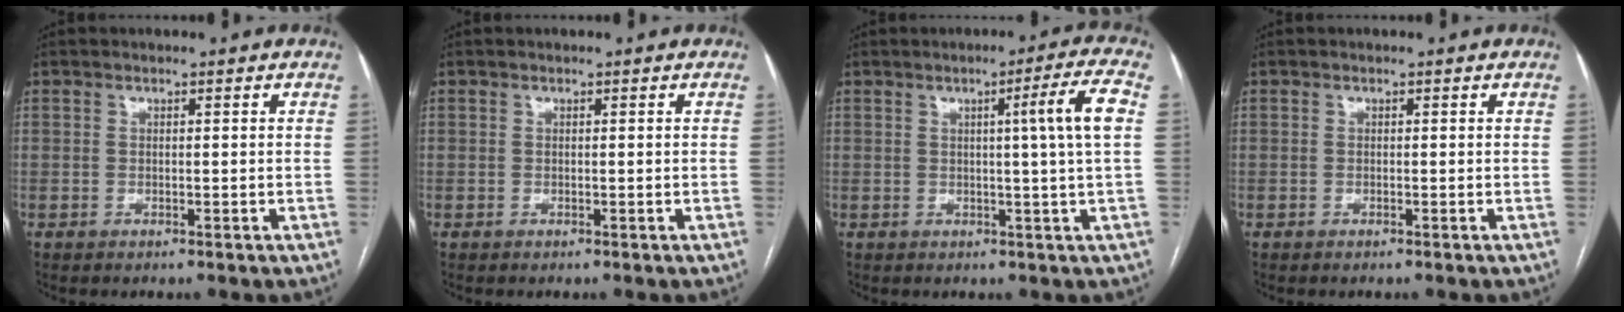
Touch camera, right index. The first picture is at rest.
{"total": 0.0}
{"total": 6.7, "force": [1.1, -1.8, 6.4], "torque": [-0.092, 0.001, 0.020]}
{"total": 0.0}